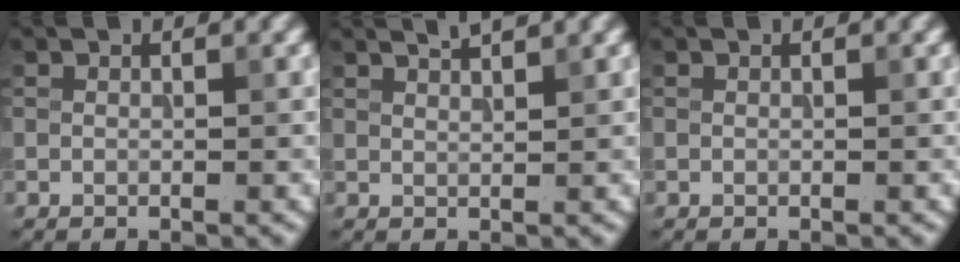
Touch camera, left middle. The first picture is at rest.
{"total": 2.4, "force": [1.9, 0.6, 1.3], "torque": [-0.002, 0.008, 0.011]}
{"total": 0.0}